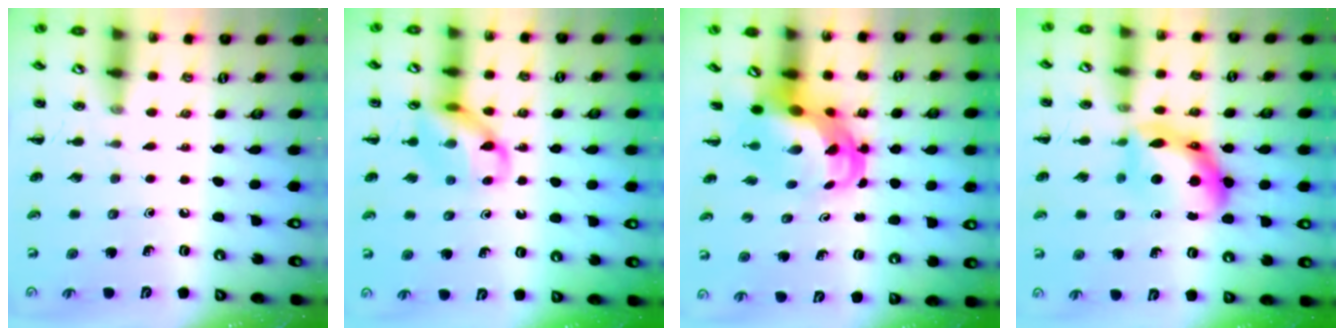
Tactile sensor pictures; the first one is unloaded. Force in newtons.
{"total": 11.7, "press": 11.6, "slide": 1.6}
{"total": 6.0, "press": 5.8, "slide": 1.6}
{"total": 12.3, "press": 12.3, "slide": 0.2}